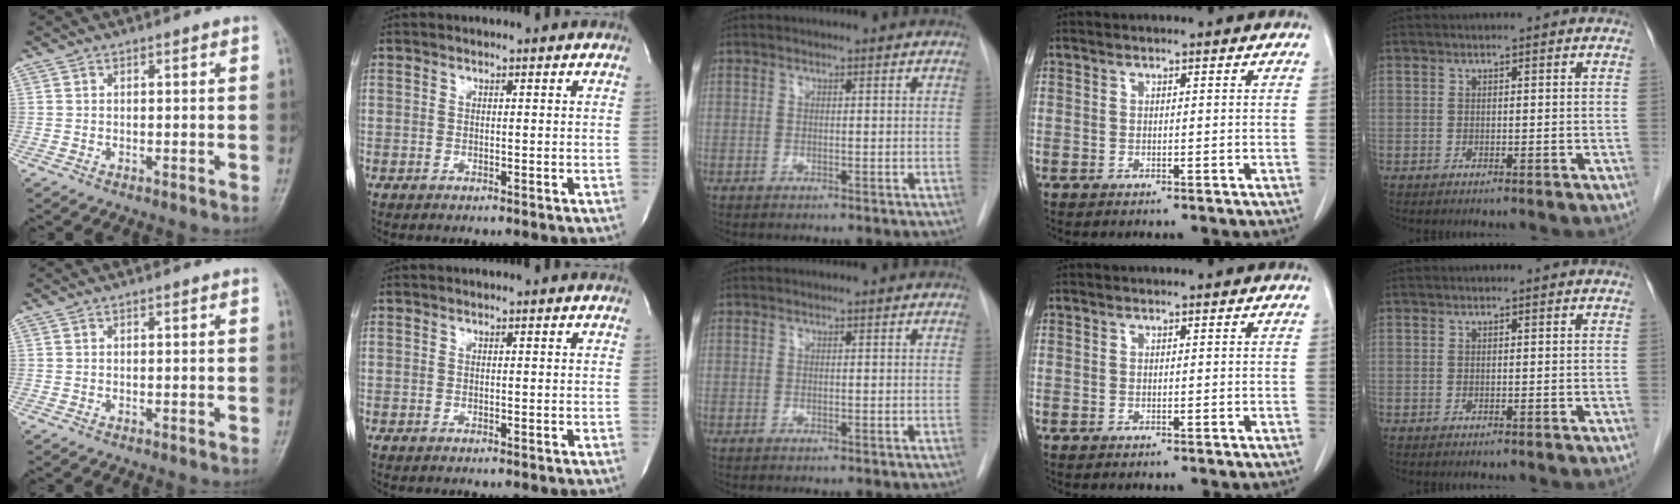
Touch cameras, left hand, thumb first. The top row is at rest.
{}